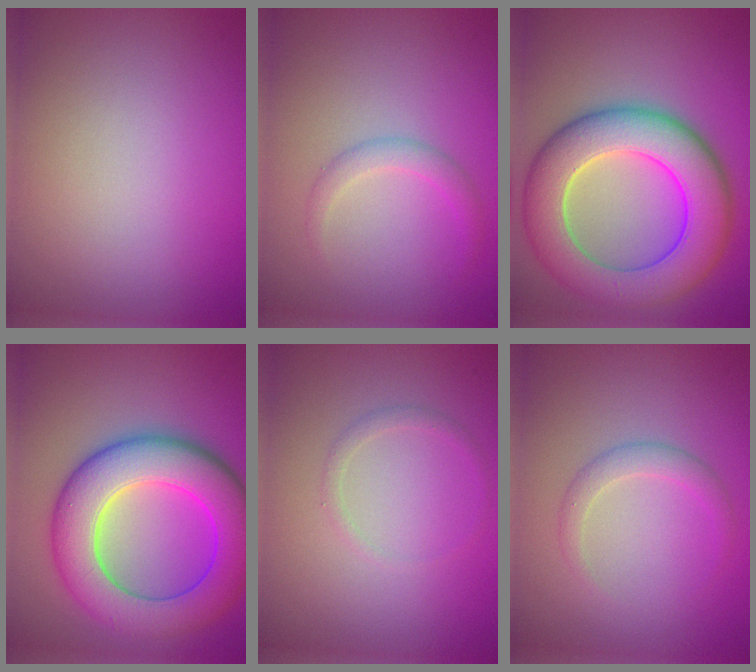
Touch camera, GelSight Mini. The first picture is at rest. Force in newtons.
{"total": 1.6, "press": 1.6, "slide": 0.0}
{"total": 10.2, "press": 10.2, "slide": 0.6}
{"total": 10.0, "press": 10.0, "slide": 0.4}
{"total": 0.9, "press": 0.9, "slide": 0.0}
{"total": 1.7, "press": 1.7, "slide": 0.1}